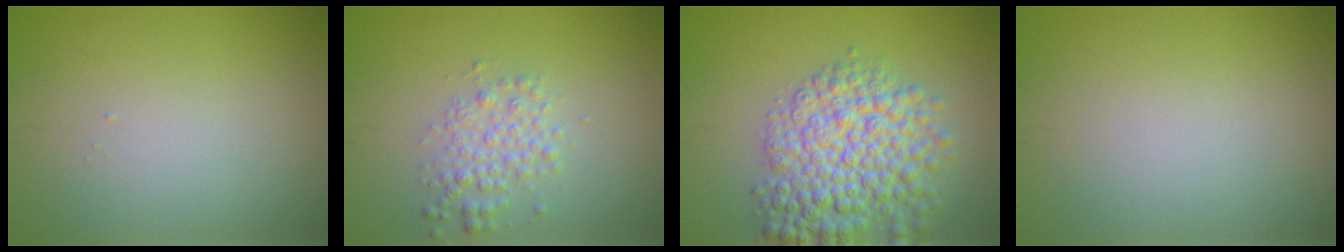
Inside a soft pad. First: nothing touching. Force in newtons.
{"total": 2.5, "press": 2.5, "slide": 0.0}
{"total": 8.0, "press": 8.0, "slide": 0.3}
{"total": 0.0}